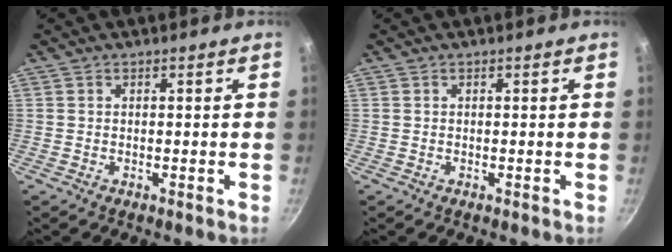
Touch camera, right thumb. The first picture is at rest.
{"total": 0.0}